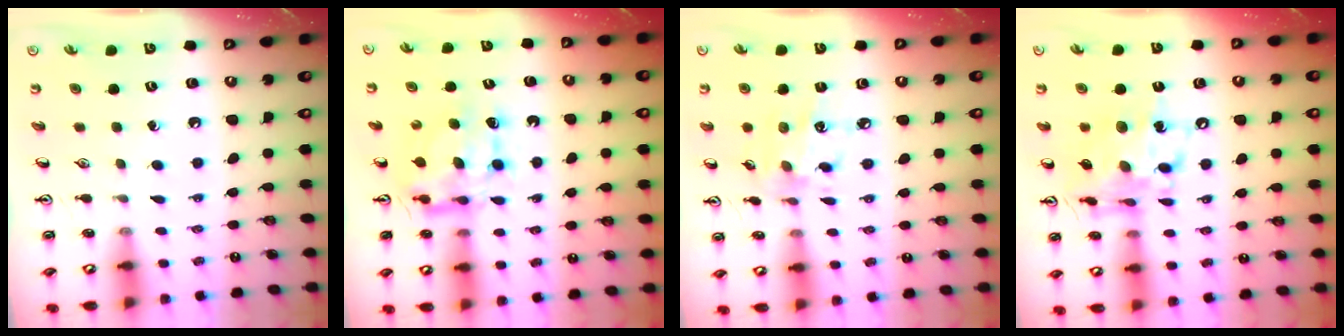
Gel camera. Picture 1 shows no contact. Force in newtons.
{"total": 8.4, "press": 8.4, "slide": 0.6}
{"total": 9.1, "press": 9.0, "slide": 0.6}
{"total": 13.0, "press": 12.9, "slide": 0.9}